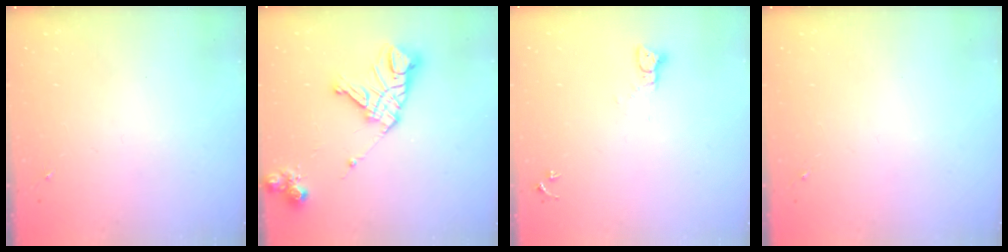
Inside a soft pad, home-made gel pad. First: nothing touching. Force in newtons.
{"total": 16.3, "press": 16.2, "slide": 1.8}
{"total": 3.3, "press": 3.3, "slide": 0.1}
{"total": 0.0}